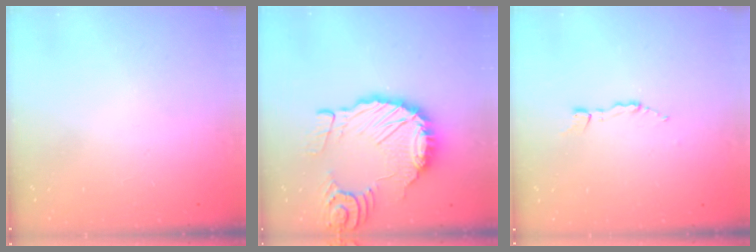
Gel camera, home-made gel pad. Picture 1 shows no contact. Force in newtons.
{"total": 17.7, "press": 17.6, "slide": 2.0}
{"total": 2.2, "press": 2.2, "slide": 0.3}